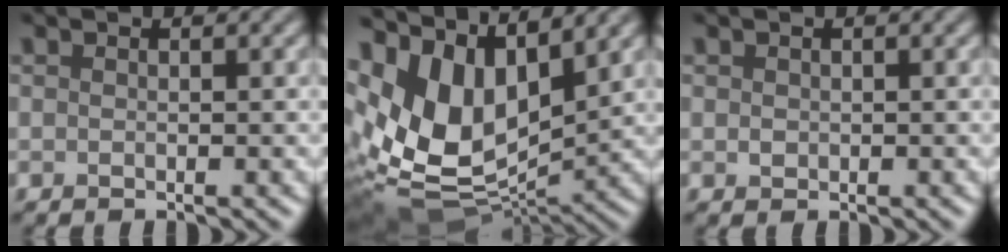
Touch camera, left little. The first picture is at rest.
{"total": 12.2, "force": [3.6, 7.1, 9.3], "torque": [-0.198, -0.008, 0.073]}
{"total": 0.7, "force": [0.1, 0.6, 0.3], "torque": [-0.004, -0.001, 0.002]}